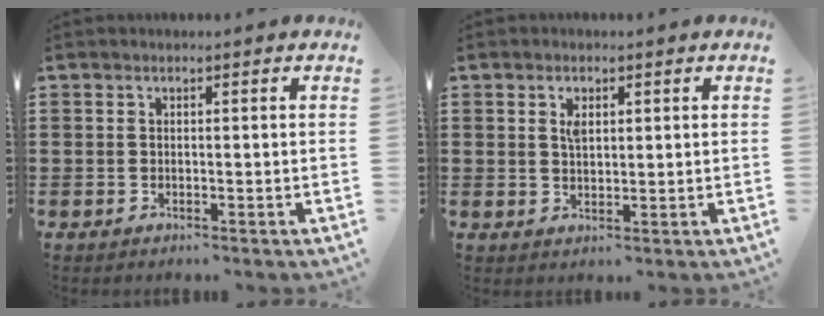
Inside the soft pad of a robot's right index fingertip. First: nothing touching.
{"total": 2.2, "force": [0.9, 1.1, 1.7], "torque": [-0.028, 0.002, 0.013]}